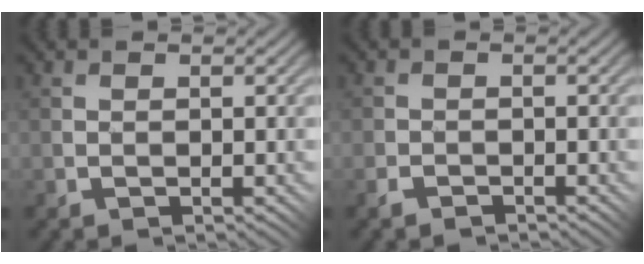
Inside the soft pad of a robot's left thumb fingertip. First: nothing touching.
{"total": 1.9, "force": [-1.5, 1.0, 0.7], "torque": [-0.016, 0.002, -0.032]}